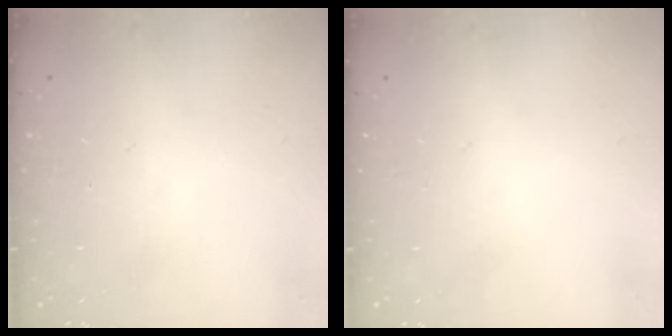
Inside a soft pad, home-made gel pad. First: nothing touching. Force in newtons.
{"total": 0.0}